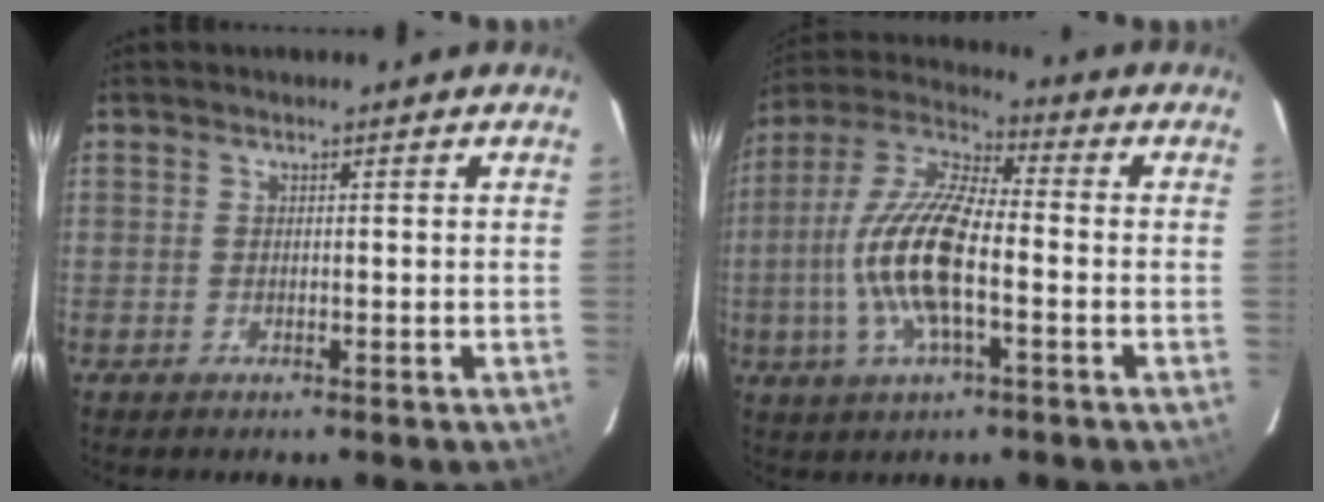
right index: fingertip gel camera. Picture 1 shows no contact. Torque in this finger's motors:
{"motor_torque": [2.14, 0.00, 1.05, 0.20]}